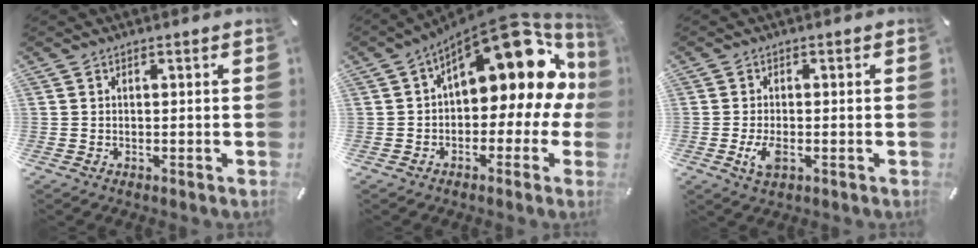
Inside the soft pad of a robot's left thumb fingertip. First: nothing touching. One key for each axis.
{"total": 18.0, "fx": 9.3, "fy": 8.5, "fz": 12.9, "tx": -0.169, "ty": -0.078, "tz": 0.151}
{"total": 4.1, "fx": -1.3, "fy": 2.0, "fz": 3.3, "tx": -0.082, "ty": -0.004, "tz": -0.026}